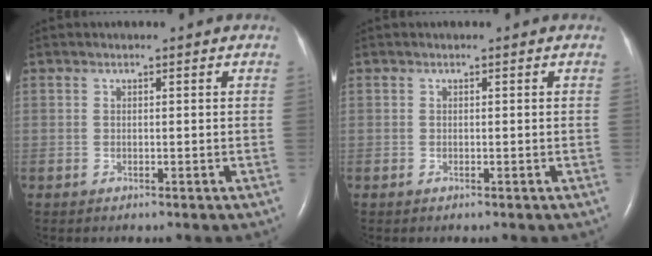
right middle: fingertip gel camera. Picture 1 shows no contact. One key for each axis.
{"total": 0.0}